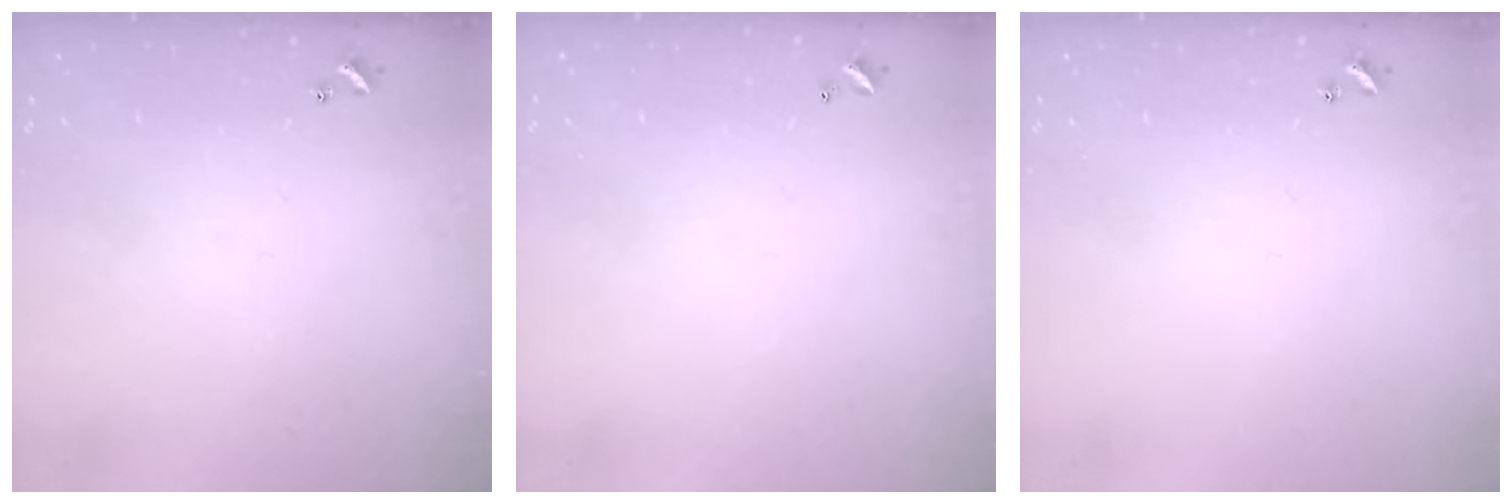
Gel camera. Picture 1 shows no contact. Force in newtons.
{"total": 2.7, "press": 2.7, "slide": 0.1}
{"total": 0.0}